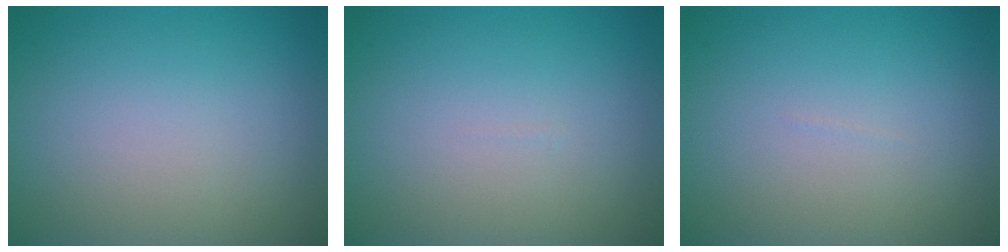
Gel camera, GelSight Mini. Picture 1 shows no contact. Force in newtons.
{"total": 0.0}
{"total": 0.0}